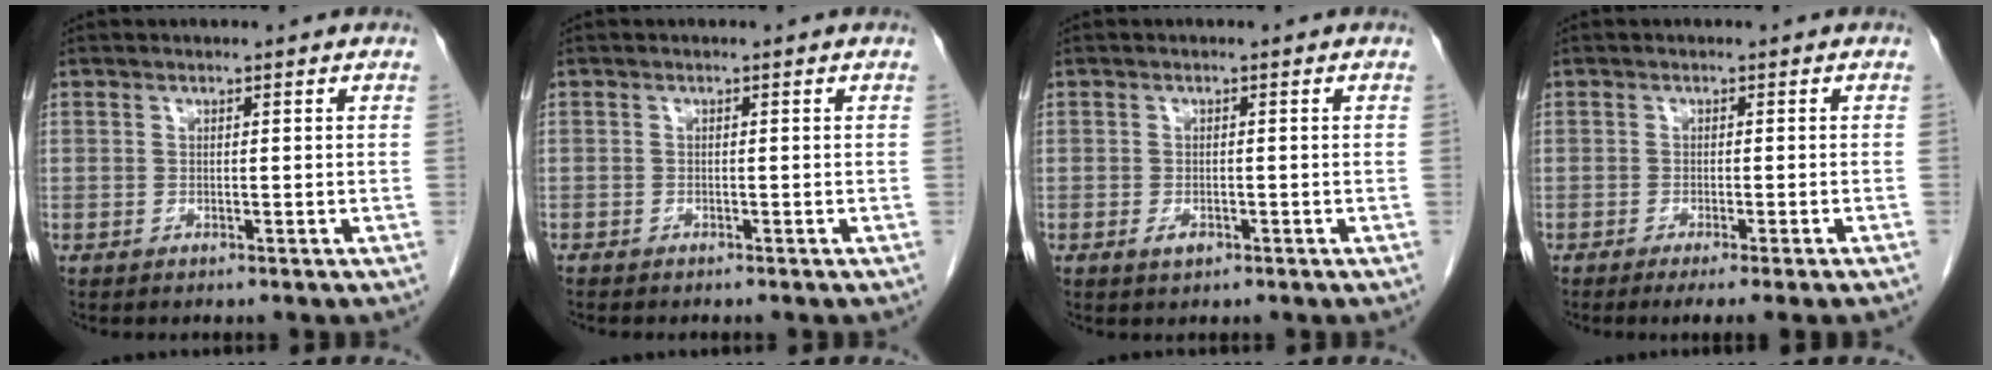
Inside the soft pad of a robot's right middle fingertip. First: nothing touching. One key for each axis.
{"total": 0.7, "fx": -0.7, "fy": 0.3, "fz": 0.1, "tx": -0.009, "ty": 0.001, "tz": -0.014}
{"total": 1.5, "fx": -0.7, "fy": 0.7, "fz": 1.1, "tx": -0.021, "ty": -0.001, "tz": -0.009}
{"total": 5.3, "fx": -3.9, "fy": -1.1, "fz": 3.3, "tx": -0.031, "ty": -0.011, "tz": -0.057}